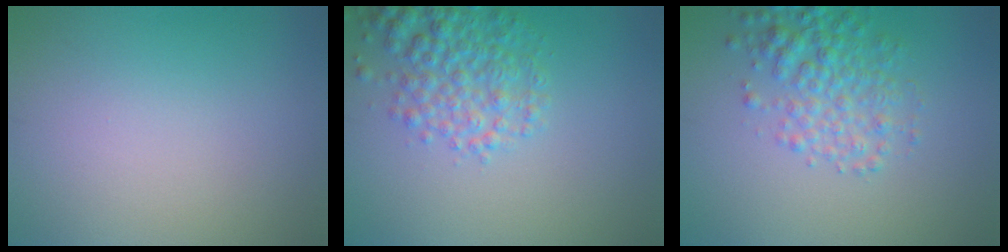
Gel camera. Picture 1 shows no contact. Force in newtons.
{"total": 4.0, "press": 4.0, "slide": 0.2}
{"total": 3.9, "press": 3.9, "slide": 0.1}